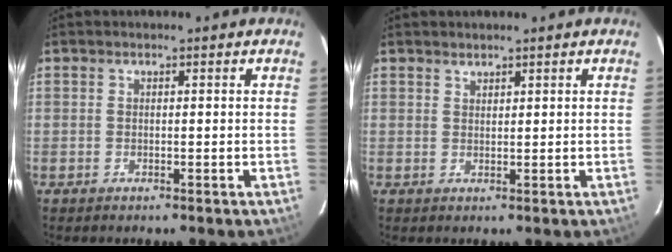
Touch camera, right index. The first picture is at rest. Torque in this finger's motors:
{"motor_torque": [-0.09, 0.05, -0.03, 0.00]}